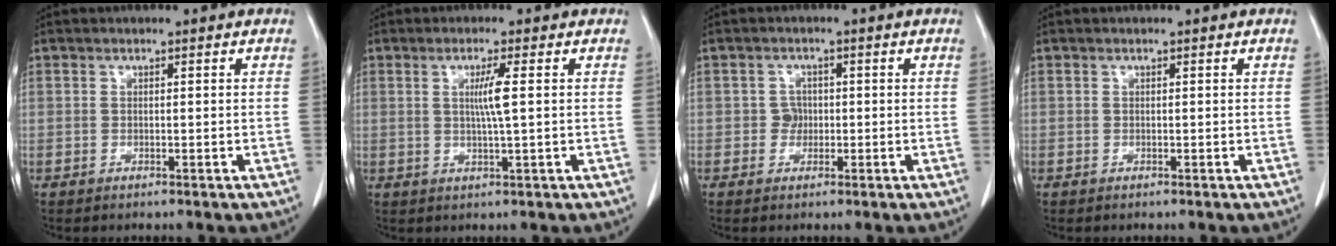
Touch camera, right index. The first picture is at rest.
{"total": 4.0, "force": [1.2, -1.1, 3.6], "torque": [-0.072, -0.011, 0.024]}
{"total": 1.9, "force": [-0.1, 1.8, 0.5], "torque": [-0.004, 0.005, -0.005]}
{"total": 0.0}